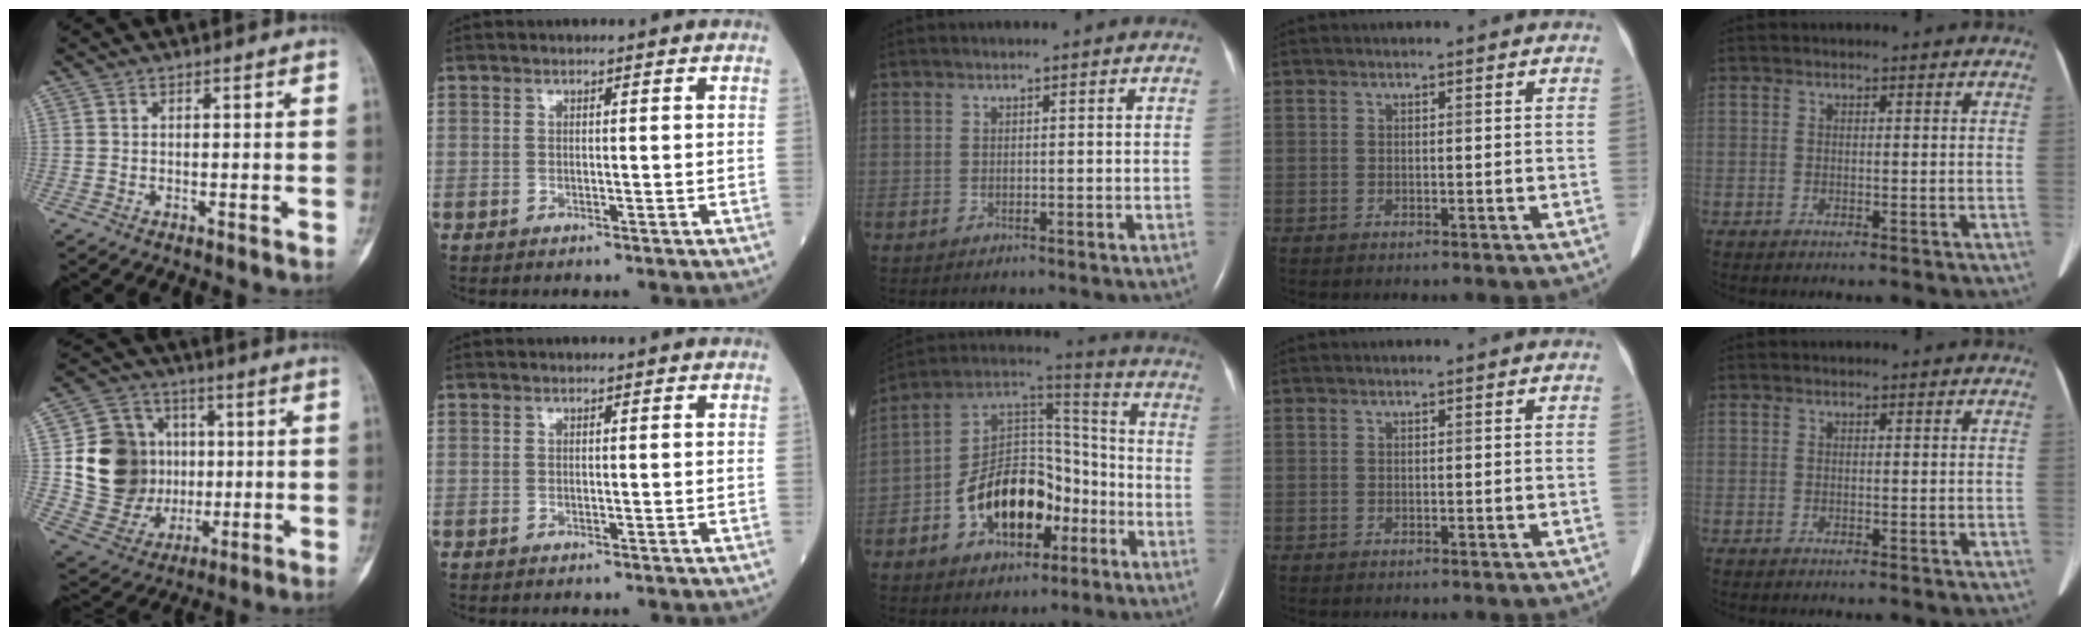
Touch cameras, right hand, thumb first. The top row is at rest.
{"thumb": {"total": 17.4, "force": [1.3, 15.1, 8.5], "torque": [-0.104, 0.011, 0.043]}, "middle": {"total": 15.2, "force": [-6.1, 8.8, 10.8], "torque": [-0.203, 0.033, -0.098]}}